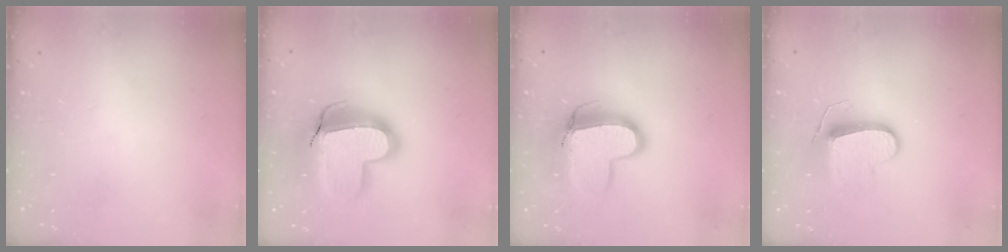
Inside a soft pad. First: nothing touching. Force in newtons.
{"total": 18.3, "press": 18.3, "slide": 1.4}
{"total": 12.9, "press": 12.8, "slide": 1.4}
{"total": 9.7, "press": 9.7, "slide": 0.4}